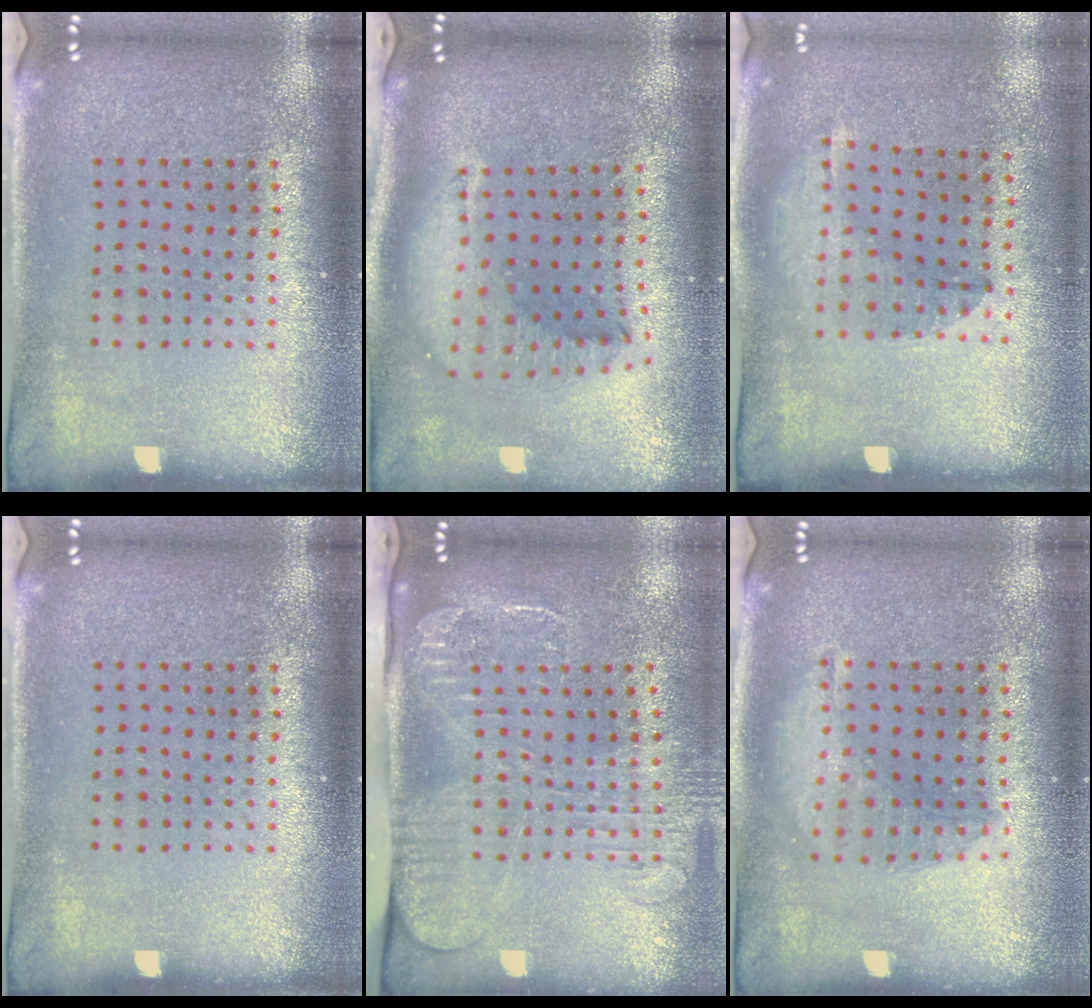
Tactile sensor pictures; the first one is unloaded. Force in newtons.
{"total": 2.1, "press": 1.6, "slide": 1.3}
{"total": 1.3, "press": 0.9, "slide": 0.9}
{"total": 0.0}
{"total": 2.7, "press": 2.0, "slide": 1.7}
{"total": 1.3, "press": 1.3, "slide": 0.4}